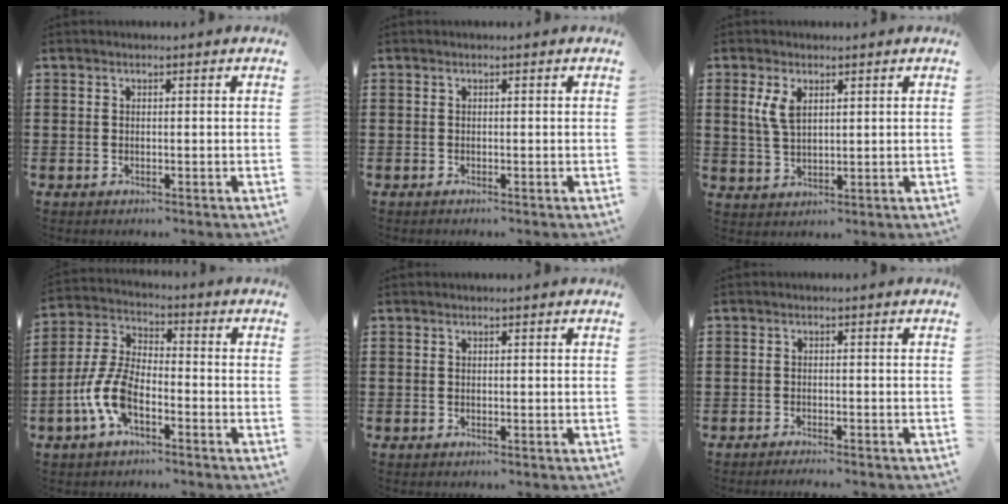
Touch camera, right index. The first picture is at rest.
{"total": 0.0}
{"total": 4.2, "force": [1.7, 2.1, 3.1], "torque": [-0.070, 0.007, 0.030]}
{"total": 8.3, "force": [-3.7, 3.6, 6.5], "torque": [-0.174, -0.013, -0.076]}
{"total": 0.0}
{"total": 1.4, "force": [-1.4, -0.2, 0.2], "torque": [-0.005, 0.001, -0.028]}